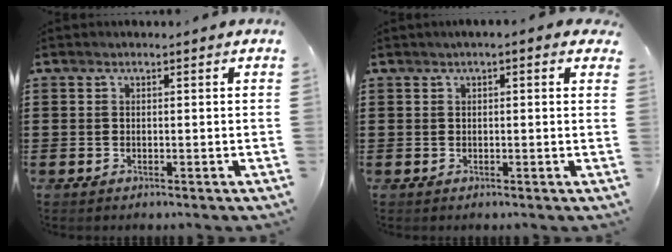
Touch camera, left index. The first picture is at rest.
{"total": 1.1, "force": [0.3, 0.3, 1.0], "torque": [-0.020, 0.003, 0.003]}